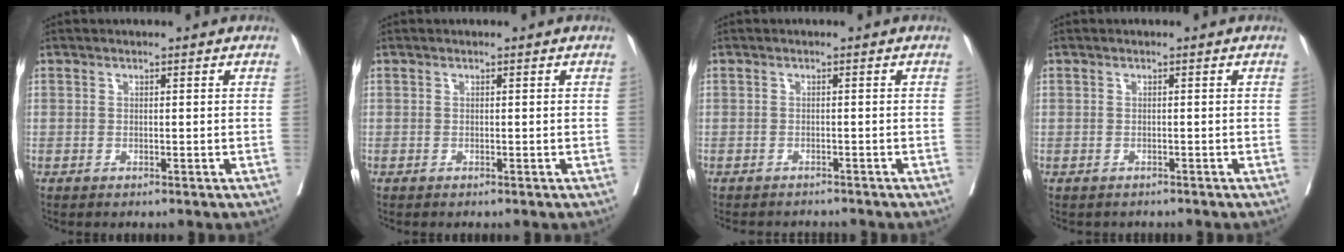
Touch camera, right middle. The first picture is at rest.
{"total": 0.0}
{"total": 4.9, "force": [-4.6, 1.3, 0.8], "torque": [-0.004, -0.005, -0.062]}
{"total": 1.7, "force": [-1.3, 1.1, -0.2], "torque": [-0.010, 0.002, -0.023]}